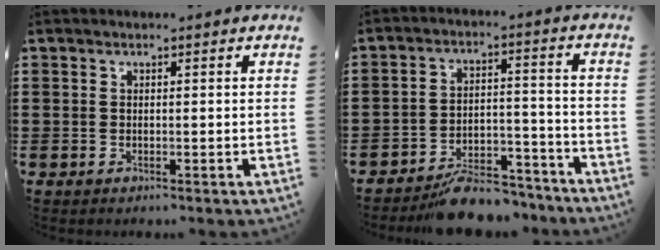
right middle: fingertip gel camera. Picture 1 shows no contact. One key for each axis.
{"total": 7.1, "fx": -6.5, "fy": 1.8, "fz": 2.1, "tx": -0.018, "ty": 0.032, "tz": -0.120}